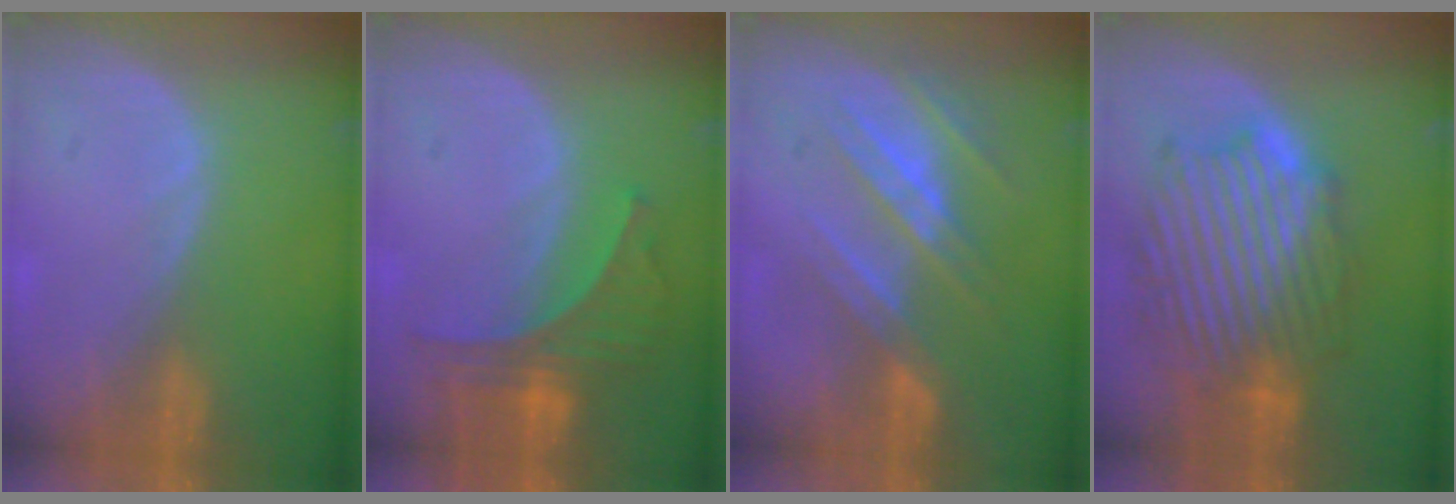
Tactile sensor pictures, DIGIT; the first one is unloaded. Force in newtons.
{"total": 6.5, "press": 6.2, "slide": 2.0}
{"total": 7.8, "press": 7.4, "slide": 2.6}
{"total": 12.7, "press": 12.6, "slide": 1.1}